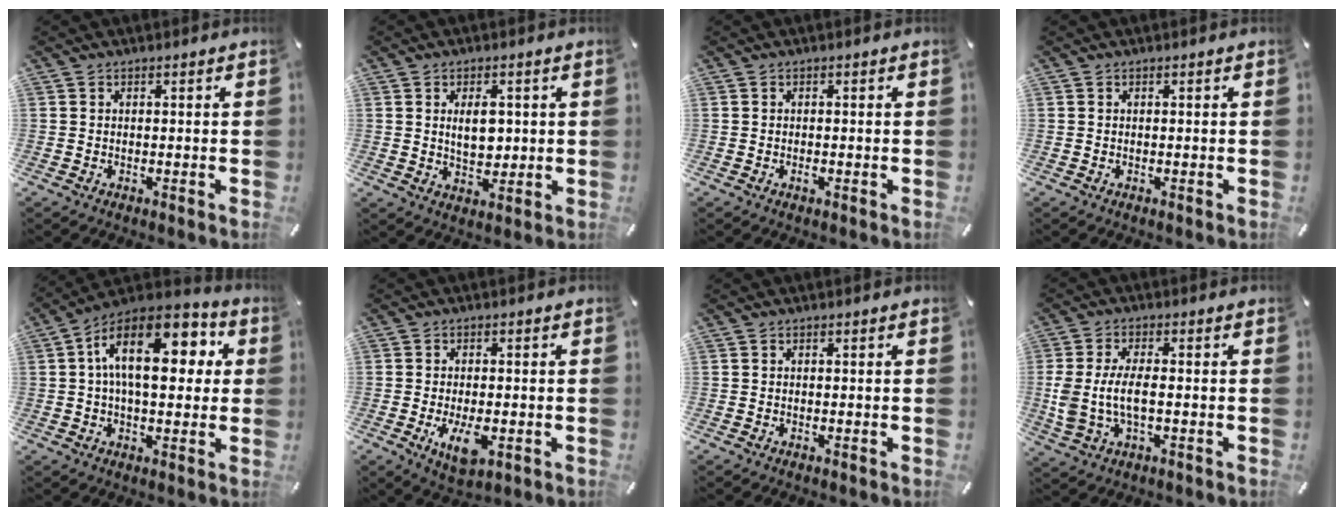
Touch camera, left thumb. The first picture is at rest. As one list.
[{"total": 6.3, "force": [1.1, 4.0, 4.8], "torque": [-0.066, -0.004, 0.013]}, {"total": 0.8, "force": [-0.4, 0.4, 0.6], "torque": [-0.012, -0.004, -0.006]}, {"total": 0.0}, {"total": 17.1, "force": [4.7, 8.9, 13.9], "torque": [-0.228, -0.013, 0.075]}, {"total": 7.0, "force": [-2.1, 3.3, 5.9], "torque": [-0.110, -0.012, -0.039]}, {"total": 0.0}, {"total": 8.2, "force": [-0.8, 3.8, 7.2], "torque": [-0.165, -0.007, -0.018]}]